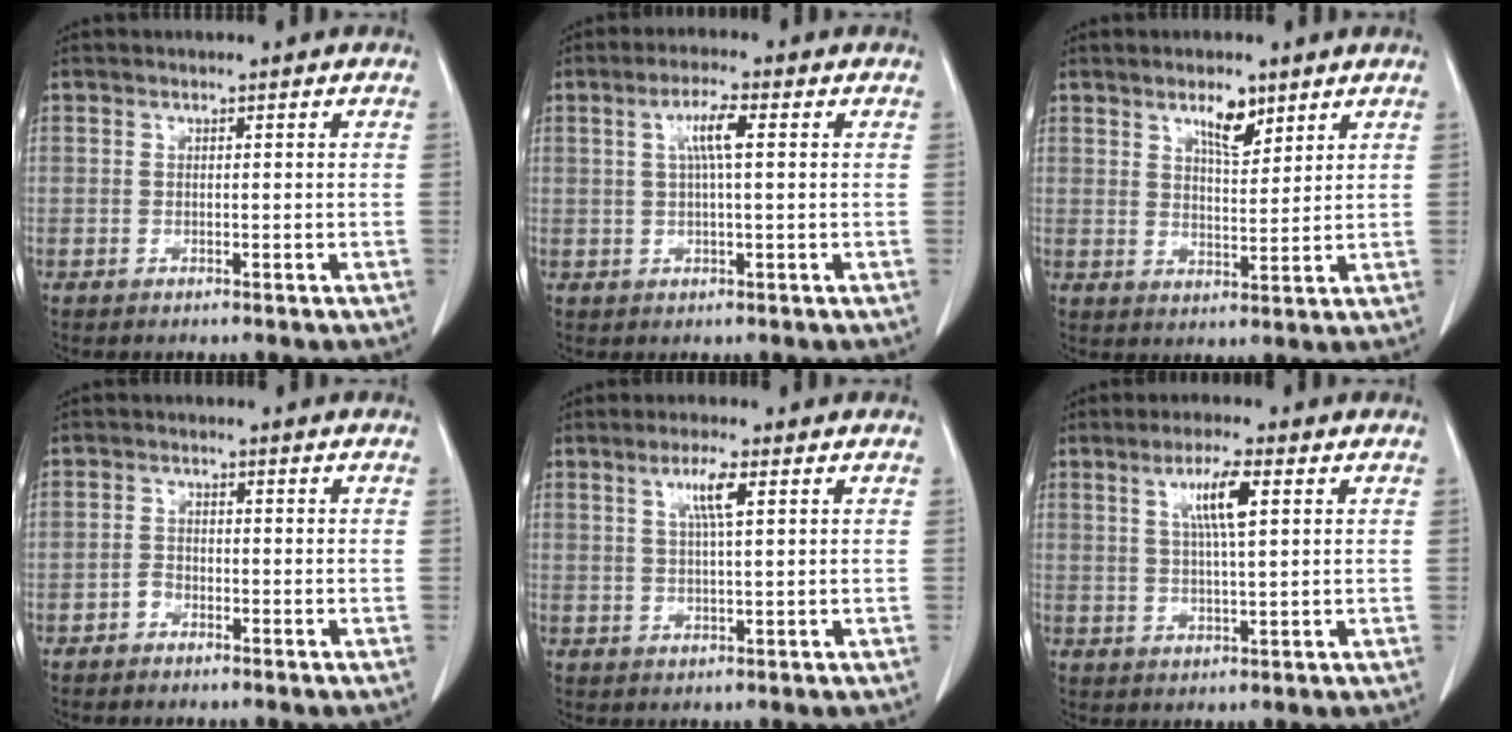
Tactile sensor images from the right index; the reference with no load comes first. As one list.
[{"total": 4.5, "force": [1.1, 0.4, 4.4], "torque": [-0.084, 0.006, 0.020]}, {"total": 5.1, "force": [3.4, 1.7, 3.4], "torque": [-0.060, -0.002, 0.059]}, {"total": 1.3, "force": [-0.9, 0.8, 0.5], "torque": [-0.005, 0.005, -0.015]}, {"total": 4.2, "force": [1.7, 0.1, 3.9], "torque": [-0.073, 0.002, 0.031]}, {"total": 6.1, "force": [2.2, 0.8, 5.7], "torque": [-0.103, 0.004, 0.038]}]